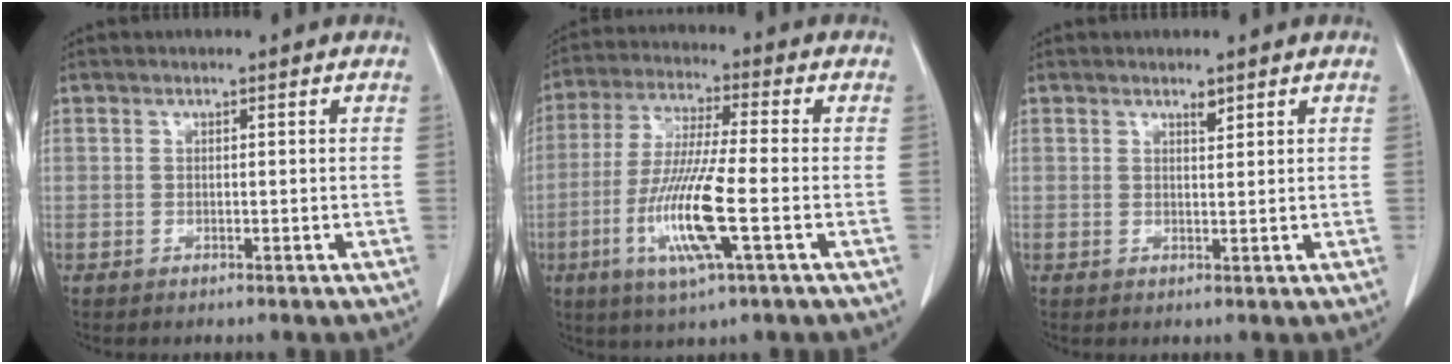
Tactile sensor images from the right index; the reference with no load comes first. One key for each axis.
{"total": 12.4, "fx": -3.6, "fy": 0.5, "fz": 11.8, "tx": -0.242, "ty": -0.016, "tz": -0.070}
{"total": 1.1, "fx": 0.9, "fy": 0.3, "fz": 0.6, "tx": -0.014, "ty": -0.005, "tz": 0.017}